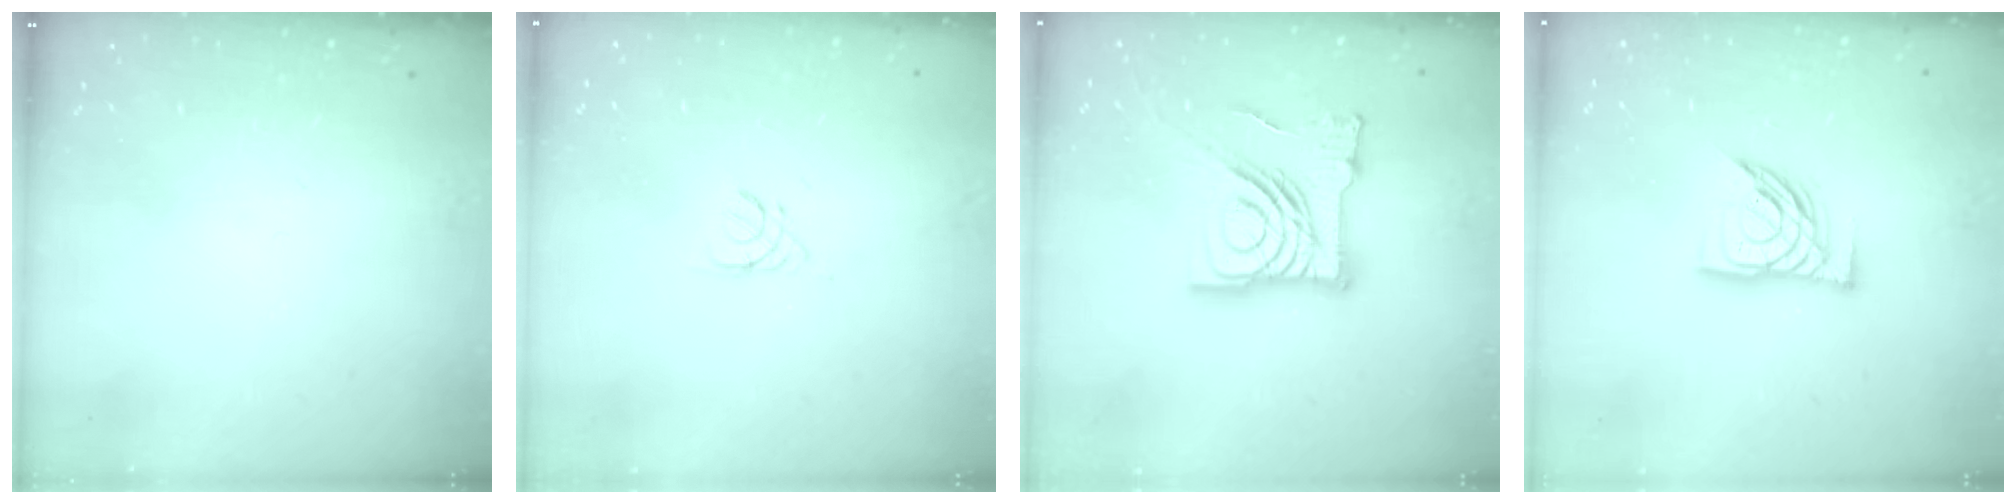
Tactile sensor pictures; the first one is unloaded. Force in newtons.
{"total": 2.5, "press": 2.5, "slide": 0.6}
{"total": 22.2, "press": 22.1, "slide": 2.7}
{"total": 12.1, "press": 12.0, "slide": 1.4}